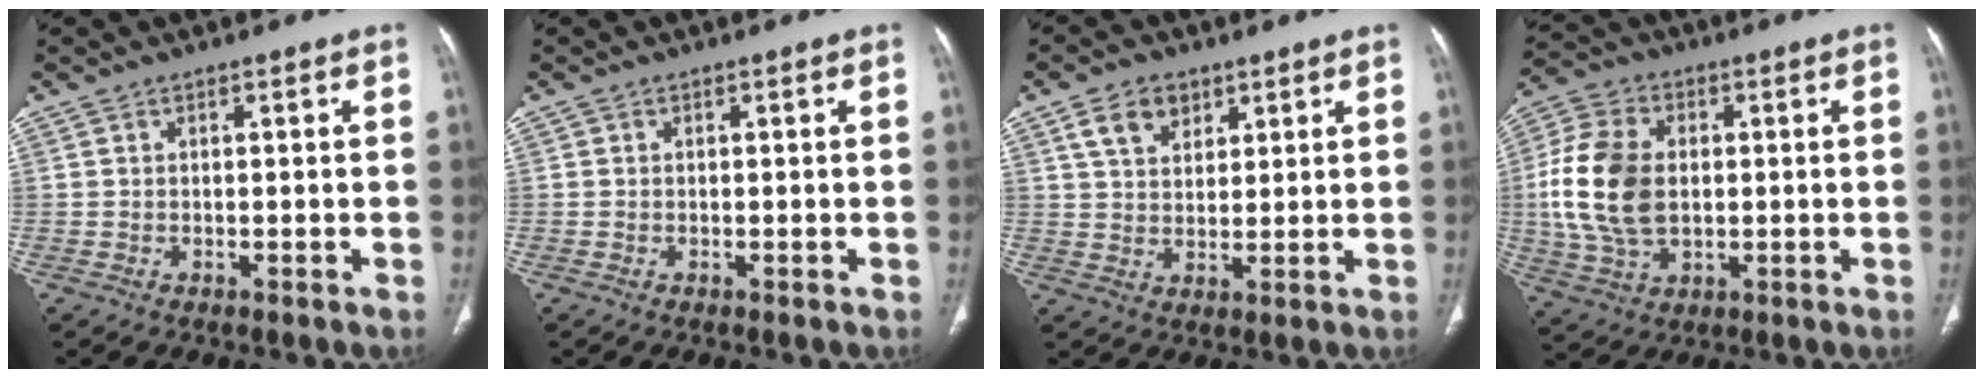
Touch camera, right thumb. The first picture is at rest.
{"total": 0.0}
{"total": 6.6, "force": [3.6, 4.5, 3.3], "torque": [-0.038, -0.016, 0.066]}
{"total": 15.3, "force": [0.5, 10.2, 11.4], "torque": [-0.232, 0.008, 0.011]}